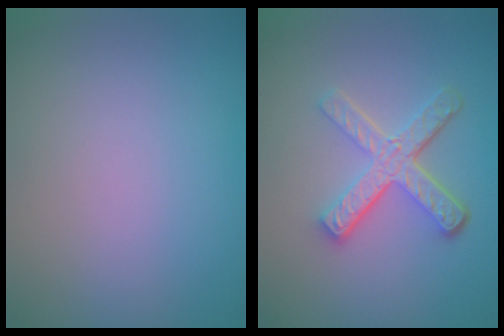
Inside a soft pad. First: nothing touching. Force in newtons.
{"total": 5.0, "press": 3.5, "slide": 3.6}